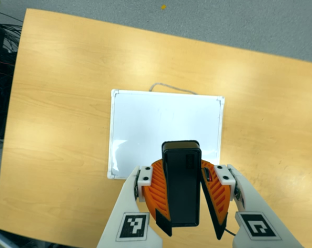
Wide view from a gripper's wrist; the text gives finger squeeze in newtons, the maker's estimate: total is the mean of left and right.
{"total": 10.3, "left": 10.2, "right": 10.5}